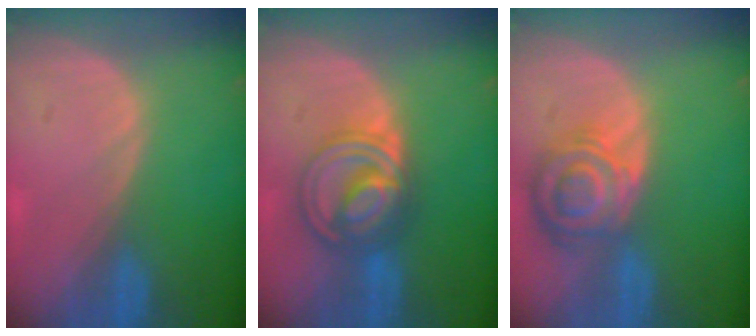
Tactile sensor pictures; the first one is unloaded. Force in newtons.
{"total": 7.8, "press": 7.7, "slide": 0.5}
{"total": 8.3, "press": 7.3, "slide": 4.0}